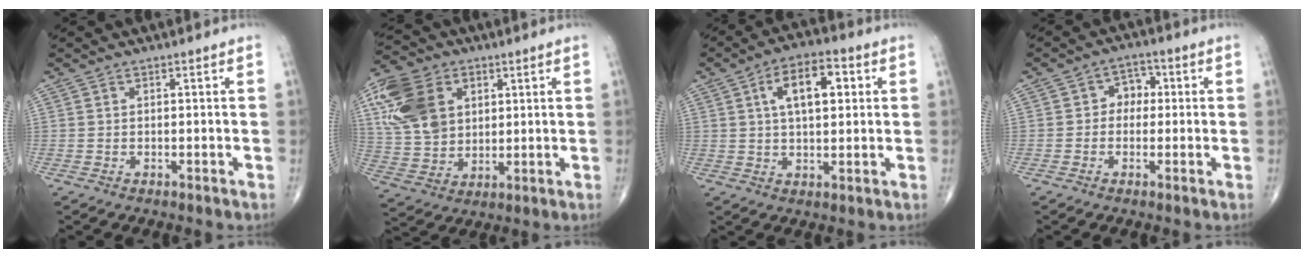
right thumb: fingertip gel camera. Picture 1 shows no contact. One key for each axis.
{"total": 15.8, "fx": 5.1, "fy": 11.4, "fz": 9.7, "tx": -0.177, "ty": -0.003, "tz": 0.097}
{"total": 10.2, "fx": 2.8, "fy": 5.0, "fz": 8.5, "tx": -0.118, "ty": 0.009, "tz": 0.039}
{"total": 4.3, "fx": 0.1, "fy": 3.5, "fz": 2.5, "tx": -0.004, "ty": 0.015, "tz": -0.010}